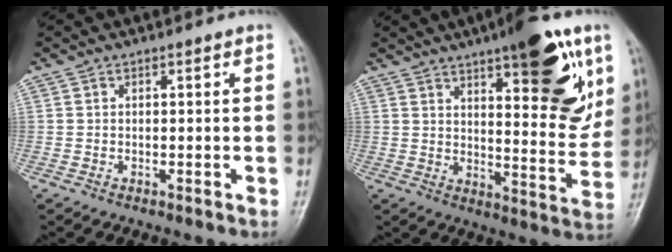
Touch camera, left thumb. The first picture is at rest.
{"total": 19.1, "force": [9.4, 6.0, 15.5], "torque": [-0.171, -0.045, 0.133]}